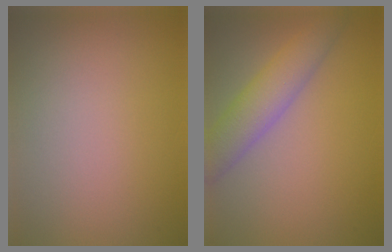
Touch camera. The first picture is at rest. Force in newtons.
{"total": 4.6, "press": 4.6, "slide": 0.2}